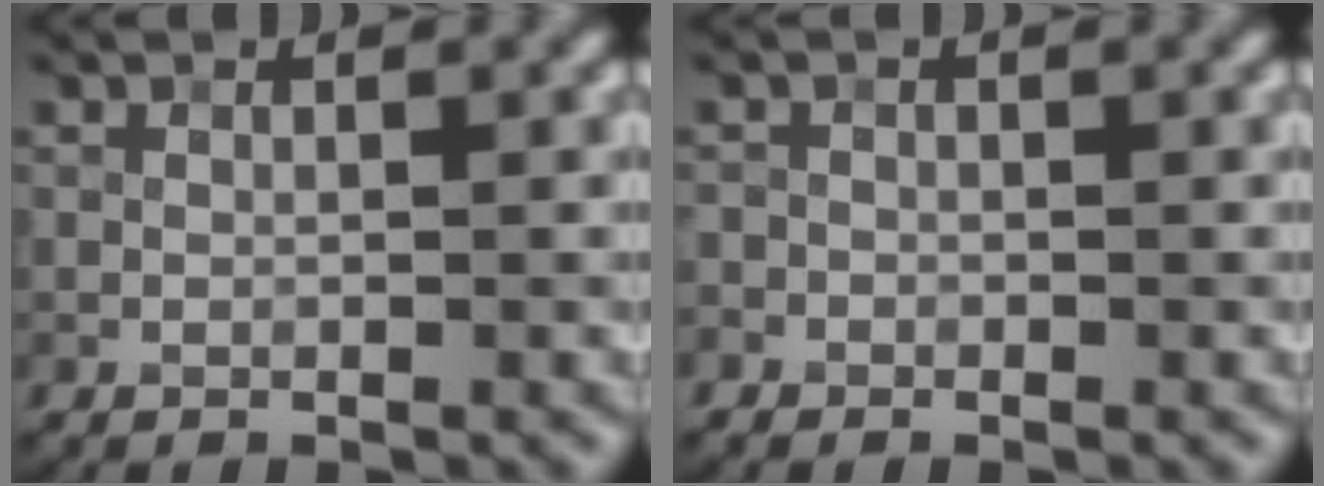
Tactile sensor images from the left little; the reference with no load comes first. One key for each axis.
{"total": 0.9, "fx": -0.5, "fy": 0.7, "fz": -0.1, "tx": 0.010, "ty": -0.006, "tz": -0.013}